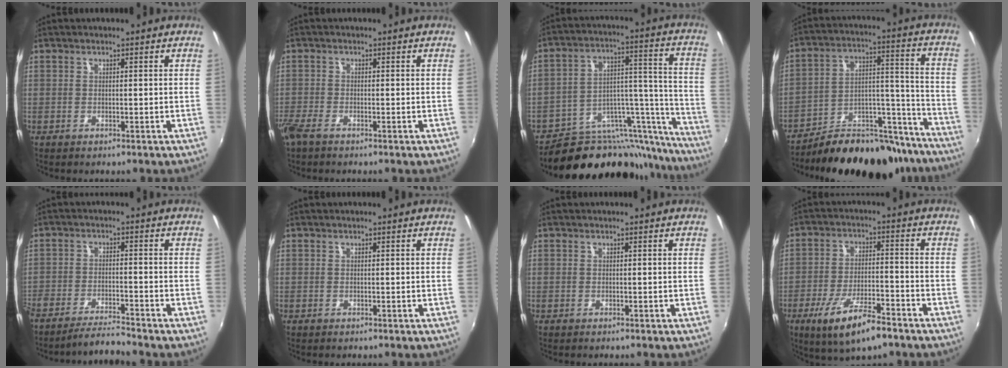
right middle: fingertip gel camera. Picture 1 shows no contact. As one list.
[{"total": 3.3, "force": [-2.4, 0.9, 2.0], "torque": [-0.053, -0.010, -0.052]}, {"total": 22.7, "force": [-19.4, 9.2, 7.4], "torque": [-0.080, 0.066, -0.274]}, {"total": 22.1, "force": [-18.4, 8.6, 8.7], "torque": [-0.124, 0.053, -0.248]}, {"total": 6.1, "force": [-5.9, -0.4, 1.8], "torque": [-0.055, -0.007, -0.107]}, {"total": 0.0}, {"total": 0.0}, {"total": 11.9, "force": [-7.5, 3.2, 8.7], "torque": [-0.179, -0.024, -0.129]}]